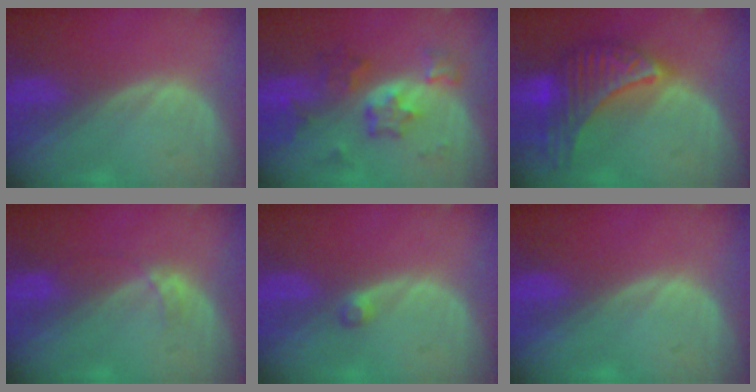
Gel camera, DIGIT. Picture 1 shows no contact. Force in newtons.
{"total": 7.0, "press": 6.7, "slide": 2.2}
{"total": 10.0, "press": 10.0, "slide": 0.6}
{"total": 1.3, "press": 1.3, "slide": 0.1}
{"total": 1.5, "press": 1.2, "slide": 0.8}
{"total": 0.0}